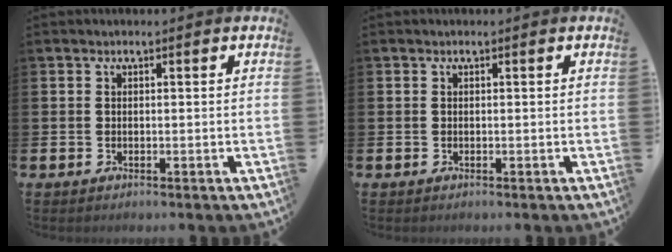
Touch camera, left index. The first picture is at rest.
{"total": 0.0}